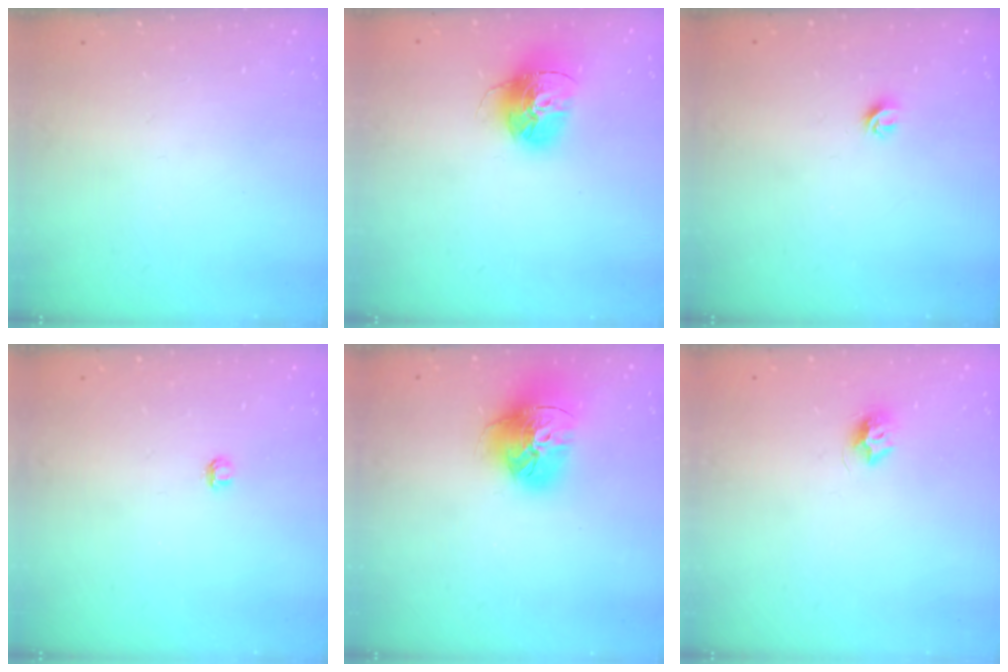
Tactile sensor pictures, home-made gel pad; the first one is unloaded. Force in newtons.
{"total": 15.3, "press": 15.2, "slide": 1.4}
{"total": 4.2, "press": 4.1, "slide": 0.7}
{"total": 2.8, "press": 2.8, "slide": 0.3}
{"total": 17.9, "press": 17.9, "slide": 1.6}
{"total": 7.4, "press": 7.4, "slide": 0.4}